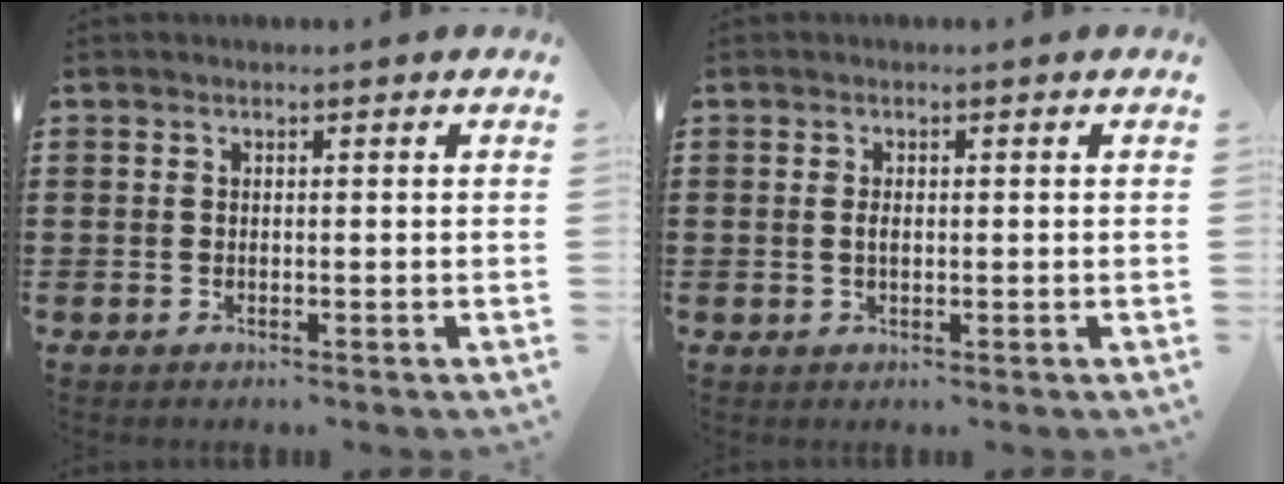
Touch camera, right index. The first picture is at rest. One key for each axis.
{"total": 0.6, "fx": 0.2, "fy": 0.3, "fz": 0.4, "tx": -0.010, "ty": 0.001, "tz": 0.003}